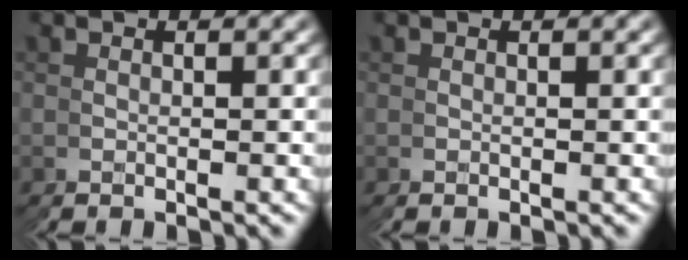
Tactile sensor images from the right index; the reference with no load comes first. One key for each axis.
{"total": 0.0}